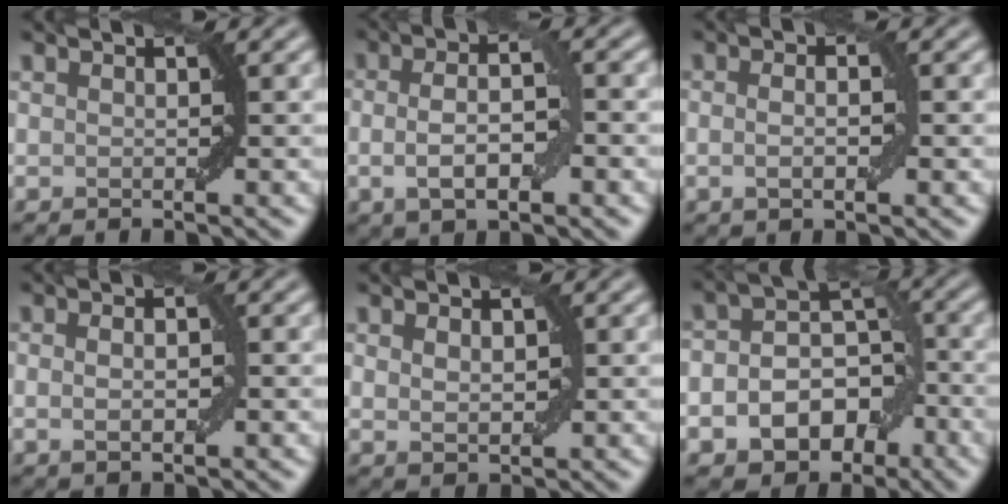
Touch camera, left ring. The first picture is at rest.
{"total": 5.0, "force": [-0.6, 1.7, 4.7], "torque": [-0.085, 0.002, -0.013]}
{"total": 2.4, "force": [-0.1, 0.9, 2.3], "torque": [-0.030, -0.005, -0.008]}
{"total": 2.6, "force": [0.1, 1.1, 2.3], "torque": [-0.029, 0.002, -0.002]}
{"total": 1.8, "force": [0.5, 1.0, 1.3], "torque": [-0.023, -0.002, 0.014]}
{"total": 8.3, "force": [-3.3, 5.9, 4.9], "torque": [-0.060, -0.009, -0.047]}